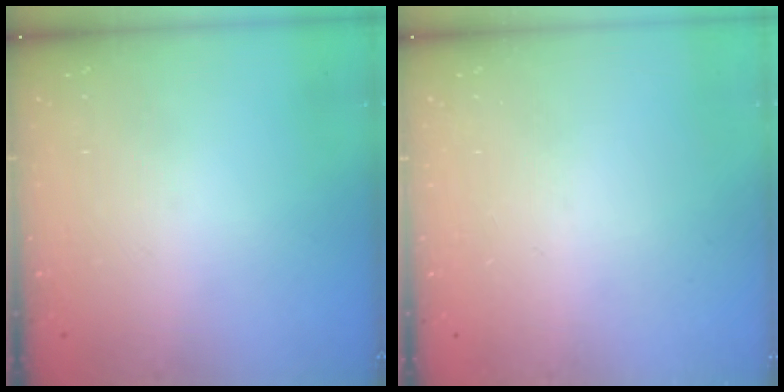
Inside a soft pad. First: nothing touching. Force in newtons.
{"total": 0.0}